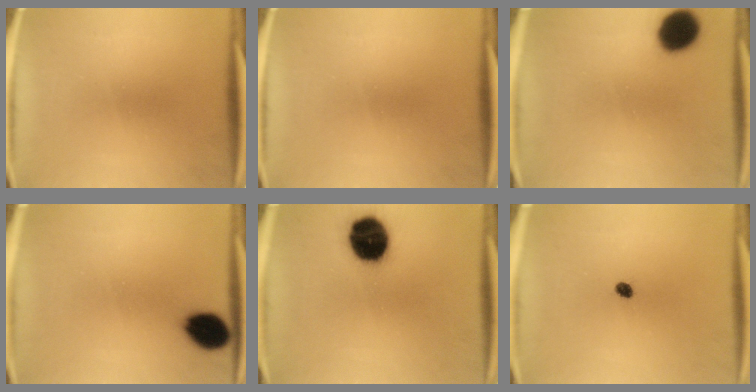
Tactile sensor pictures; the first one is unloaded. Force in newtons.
{"total": 0.0}
{"total": 10.8}
{"total": 8.3}
{"total": 16.1}
{"total": 1.7}